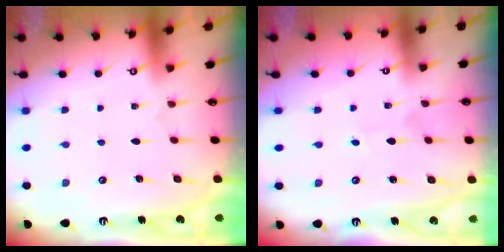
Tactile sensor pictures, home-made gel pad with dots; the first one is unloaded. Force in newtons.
{"total": 1.7, "press": 1.7, "slide": 0.1}